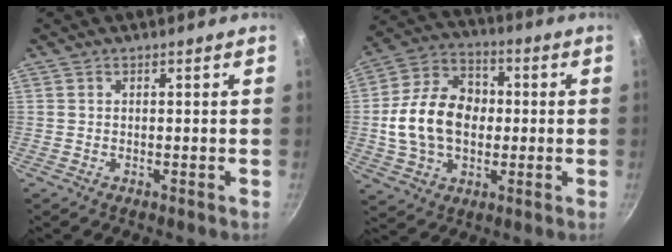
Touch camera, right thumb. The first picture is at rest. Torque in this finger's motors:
{"motor_torque": [0.60, 0.73, 1.69, 0.00, 0.16]}